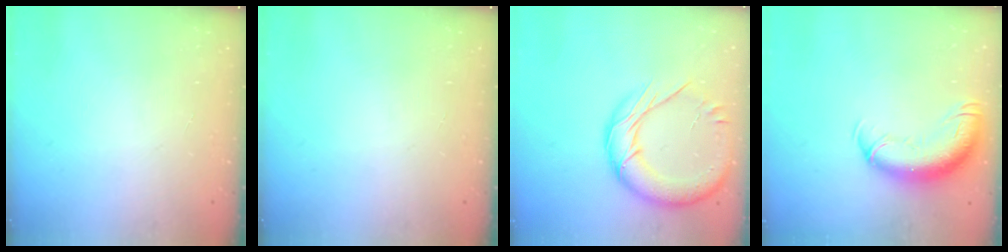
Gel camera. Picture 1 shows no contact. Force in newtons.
{"total": 0.0}
{"total": 18.5, "press": 18.4, "slide": 2.1}
{"total": 14.0, "press": 13.6, "slide": 3.4}